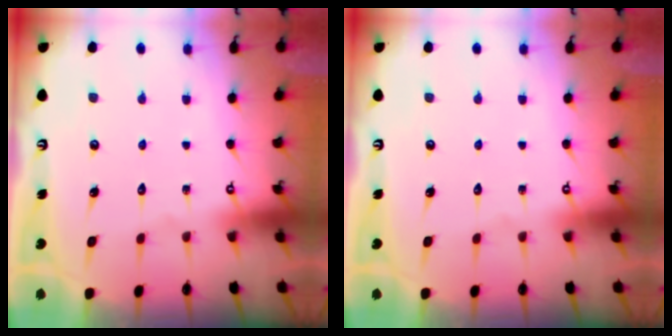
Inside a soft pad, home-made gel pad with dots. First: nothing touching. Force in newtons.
{"total": 0.0}